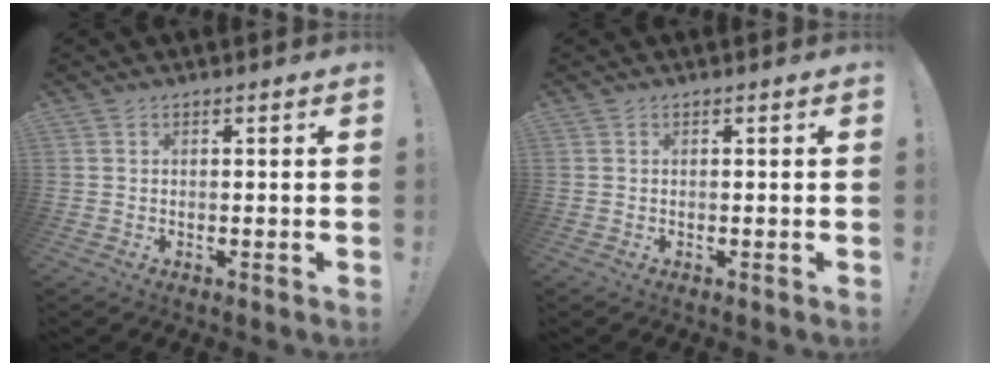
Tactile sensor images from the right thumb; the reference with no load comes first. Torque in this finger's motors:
{"motor_torque": [-0.10, 0.10, -0.01, 0.01, 0.01]}